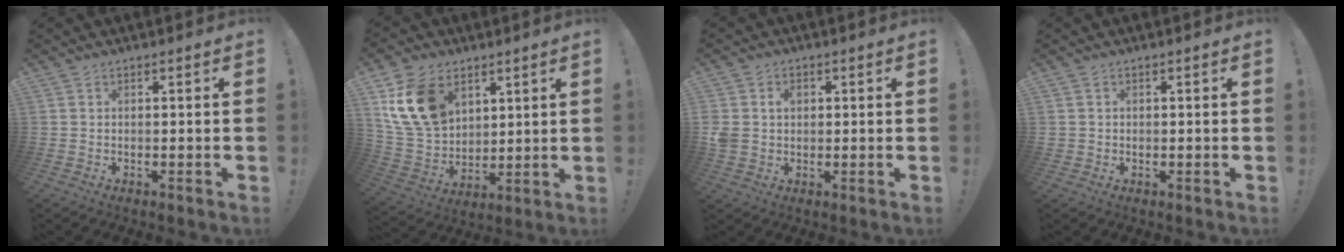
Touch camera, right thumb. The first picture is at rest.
{"total": 16.8, "force": [7.6, 11.6, 9.6], "torque": [-0.179, -0.027, 0.150]}
{"total": 4.7, "force": [0.6, 4.0, 2.4], "torque": [-0.043, 0.006, 0.013]}
{"total": 1.1, "force": [0.0, 1.1, 0.1], "torque": [-0.008, 0.005, 0.002]}